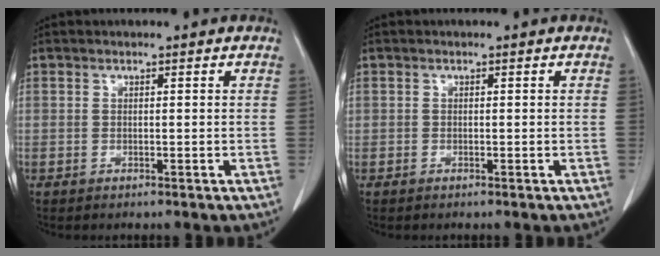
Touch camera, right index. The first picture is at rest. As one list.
[{"total": 0.6, "force": [-0.2, 0.5, 0.3], "torque": [-0.008, 0.004, -0.002]}]